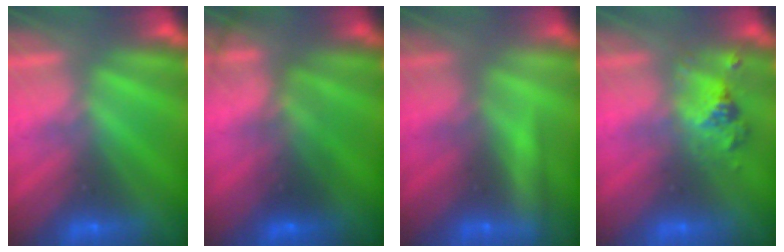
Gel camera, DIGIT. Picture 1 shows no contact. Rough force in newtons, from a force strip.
{"total": 10.9}
{"total": 2.1}
{"total": 2.4}